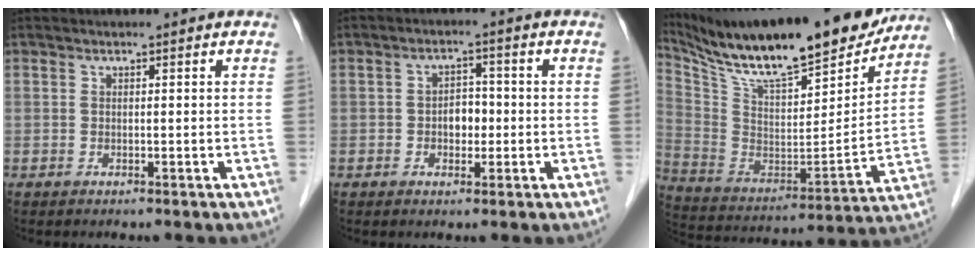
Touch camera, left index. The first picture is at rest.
{"total": 3.5, "force": [-0.8, 2.3, 2.5], "torque": [-0.040, 0.009, -0.012]}
{"total": 26.8, "force": [22.5, 5.0, 13.7], "torque": [-0.248, -0.018, 0.351]}